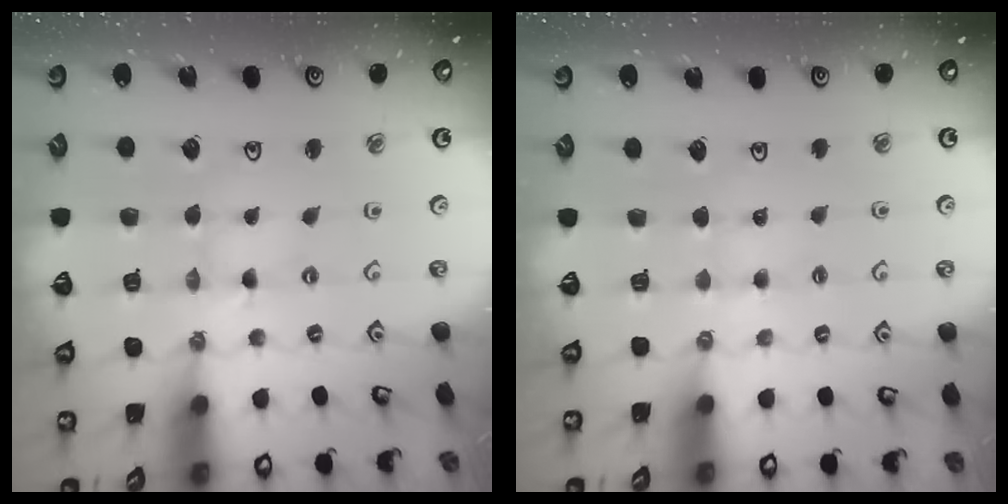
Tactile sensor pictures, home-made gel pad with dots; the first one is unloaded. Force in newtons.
{"total": 1.7, "press": 1.7, "slide": 0.4}